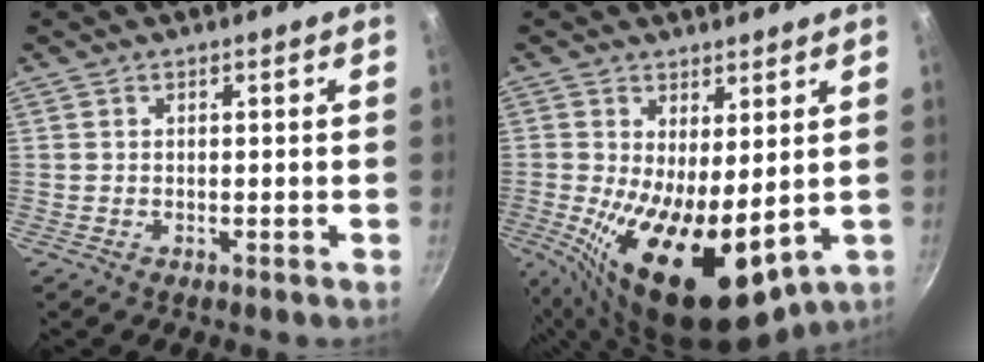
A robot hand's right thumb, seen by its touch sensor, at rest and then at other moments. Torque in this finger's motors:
{"motor_torque": [1.39, 3.62, 1.23, 0.75, 0.63]}